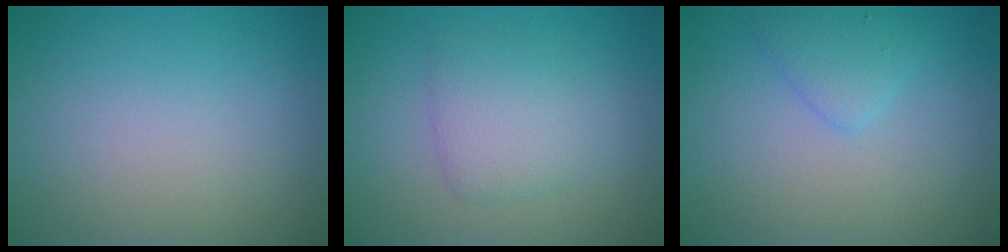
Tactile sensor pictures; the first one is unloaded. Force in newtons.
{"total": 3.3, "press": 3.3, "slide": 0.1}
{"total": 1.9, "press": 1.9, "slide": 0.0}